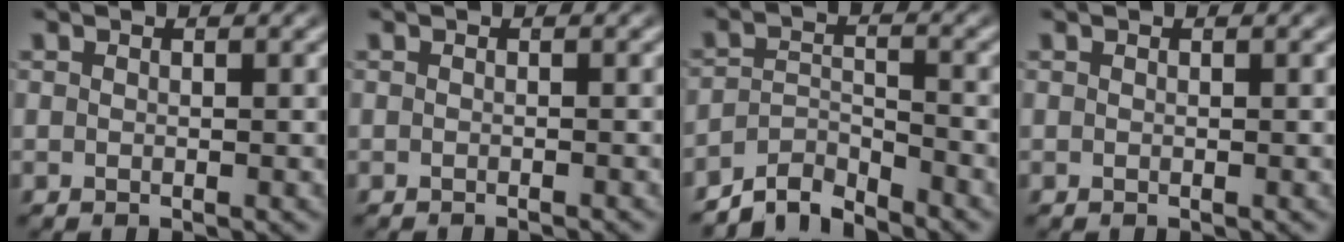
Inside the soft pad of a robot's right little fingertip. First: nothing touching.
{"total": 0.8, "force": [-0.8, -0.4, 0.0], "torque": [-0.002, -0.001, -0.011]}
{"total": 4.5, "force": [-4.0, 1.4, 1.5], "torque": [-0.028, -0.017, -0.066]}
{"total": 0.0}